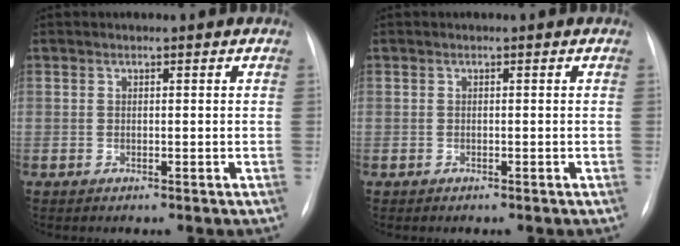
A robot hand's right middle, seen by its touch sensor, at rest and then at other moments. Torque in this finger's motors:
{"motor_torque": [-0.16, -0.16, -0.04, -0.01]}